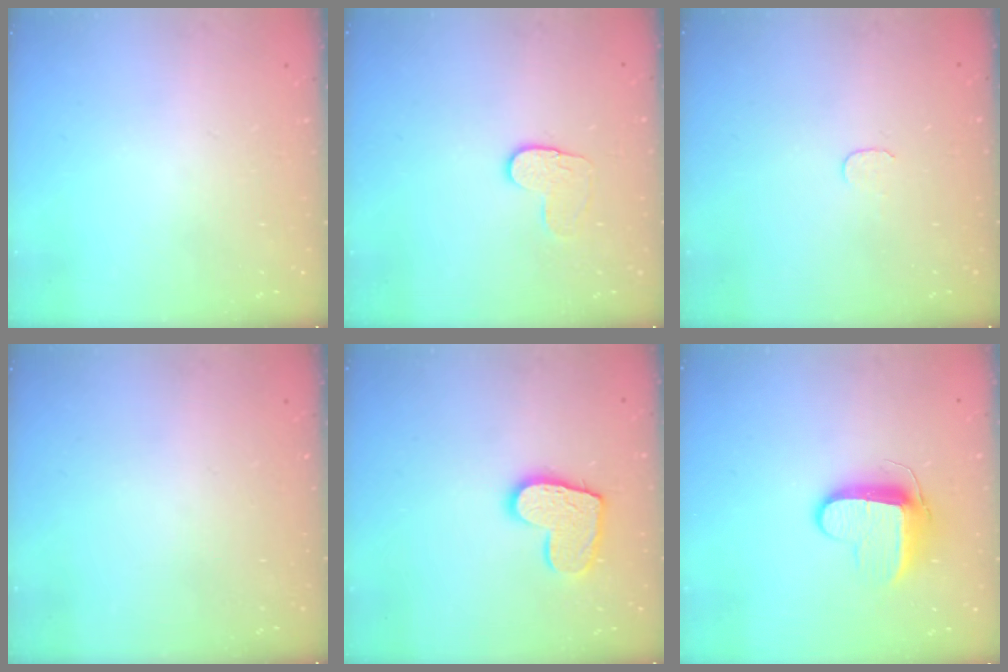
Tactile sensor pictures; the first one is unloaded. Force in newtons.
{"total": 4.9, "press": 4.8, "slide": 0.5}
{"total": 3.7, "press": 3.7, "slide": 0.4}
{"total": 0.0}
{"total": 11.6, "press": 11.6, "slide": 0.8}
{"total": 9.7, "press": 9.7, "slide": 0.9}